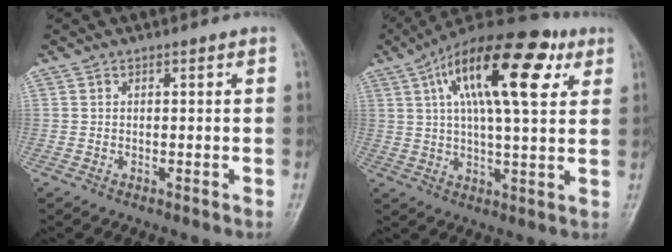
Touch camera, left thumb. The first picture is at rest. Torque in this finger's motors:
{"motor_torque": [0.78, 0.85, 2.20, -0.55, 0.49]}